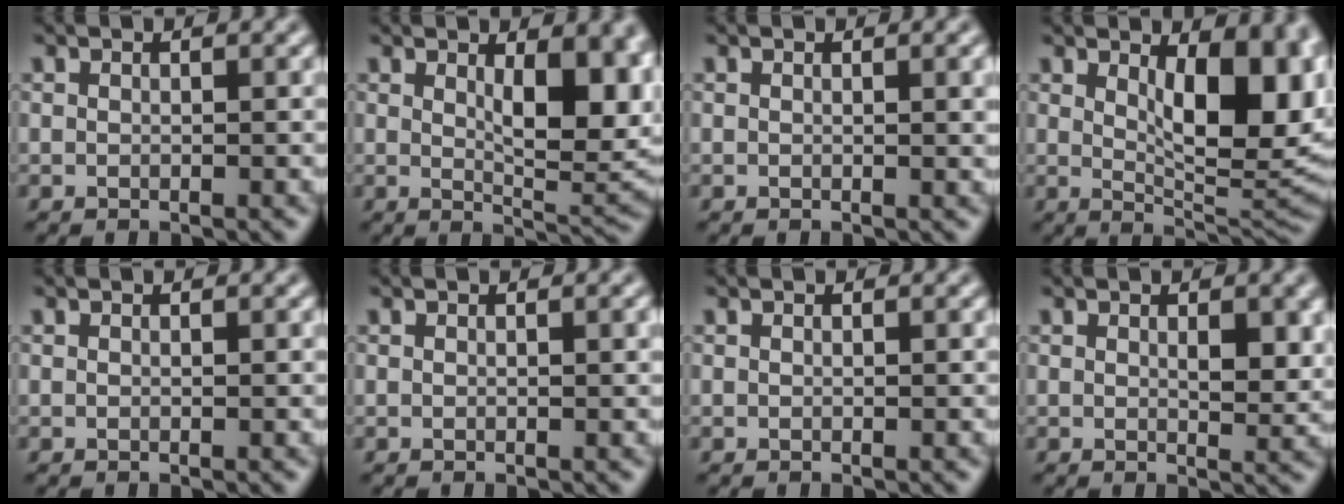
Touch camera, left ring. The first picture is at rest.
{"total": 8.2, "force": [1.8, 3.4, 7.2], "torque": [-0.103, -0.007, 0.036]}
{"total": 1.3, "force": [0.4, 0.3, 1.2], "torque": [-0.015, 0.001, 0.004]}
{"total": 10.5, "force": [2.6, 4.6, 9.1], "torque": [-0.098, 0.001, 0.037]}
{"total": 0.0}
{"total": 0.6, "force": [0.2, 0.1, 0.6], "torque": [-0.007, 0.002, 0.002]}
{"total": 0.0}
{"total": 2.8, "force": [0.8, 1.1, 2.4], "torque": [-0.032, -0.006, 0.016]}